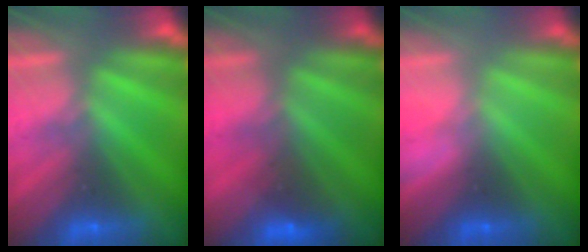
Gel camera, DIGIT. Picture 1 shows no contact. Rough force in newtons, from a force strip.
{"total": 1.4}
{"total": 2.7}